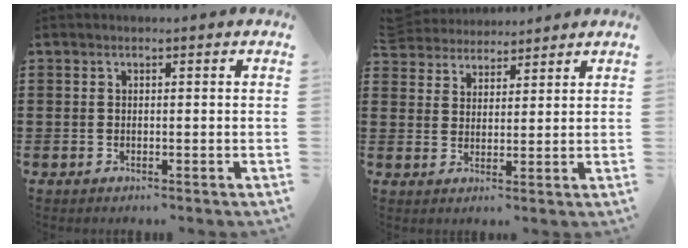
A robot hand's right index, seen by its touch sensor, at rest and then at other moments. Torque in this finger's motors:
{"motor_torque": [0.97, 1.17, -0.07, -0.02]}